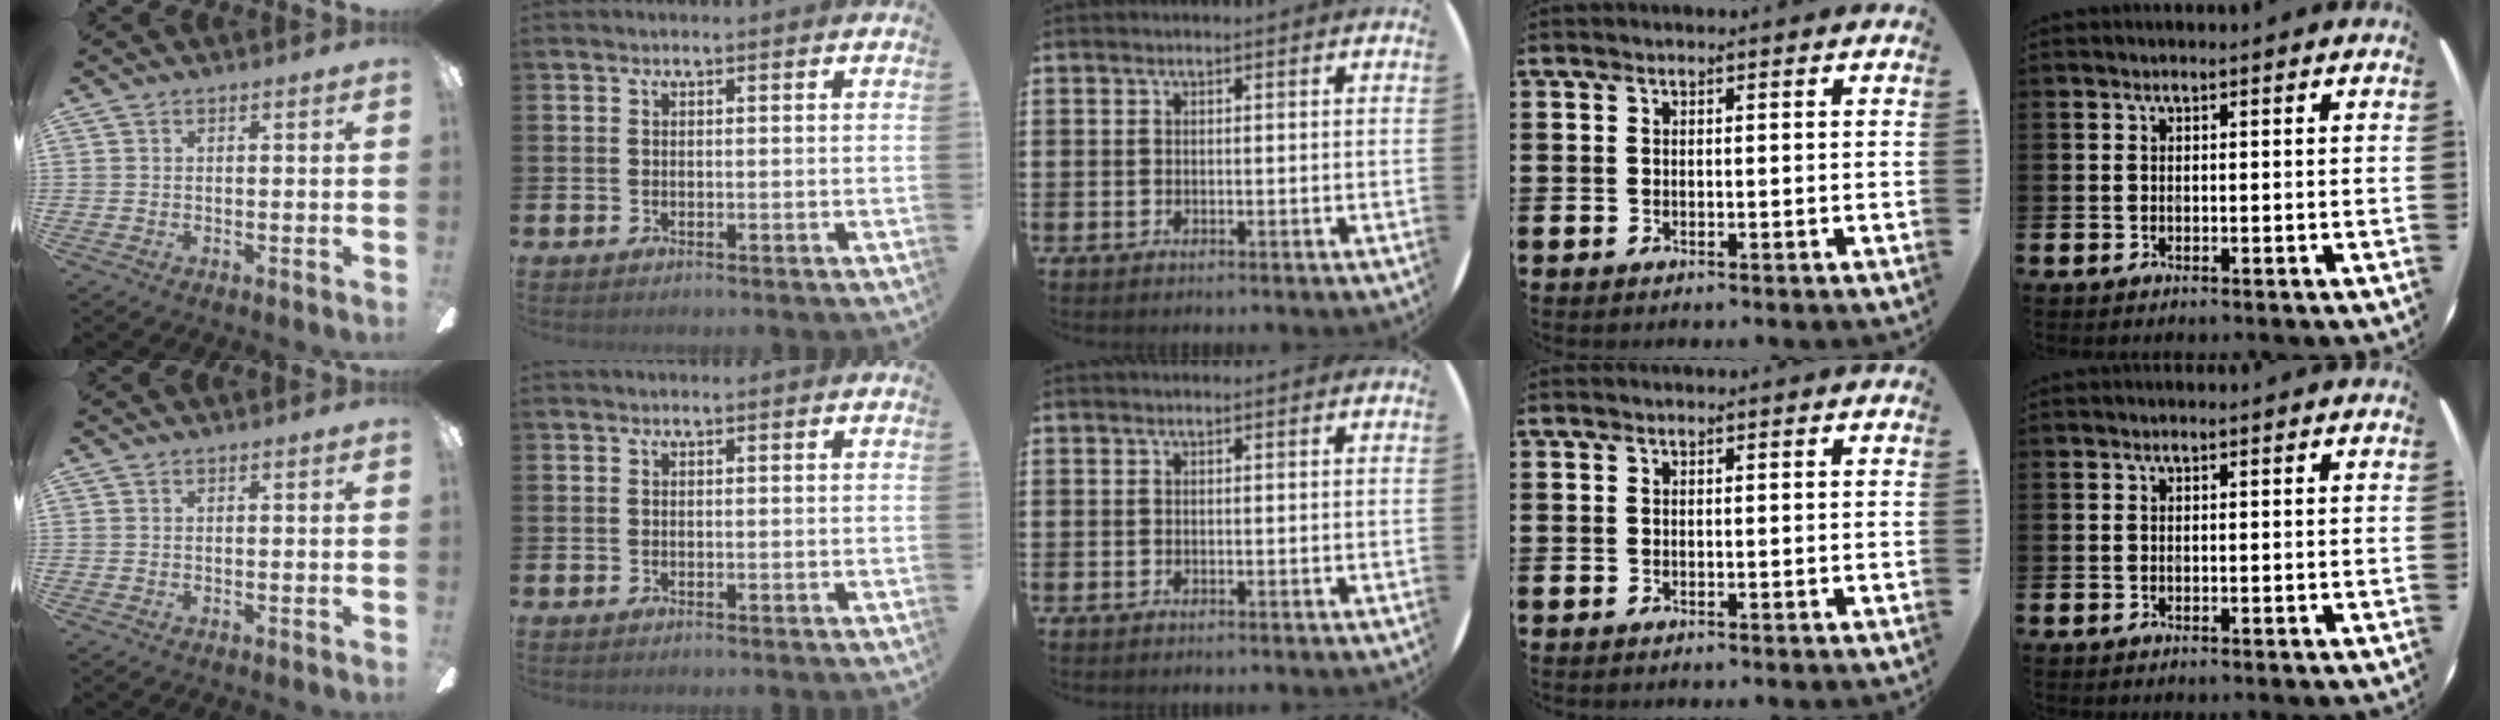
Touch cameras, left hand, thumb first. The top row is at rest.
{}